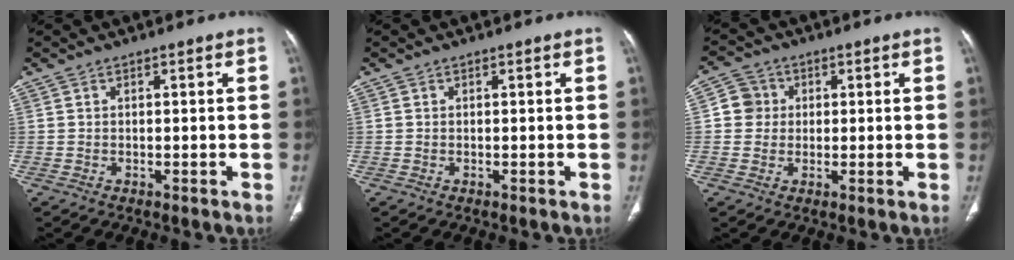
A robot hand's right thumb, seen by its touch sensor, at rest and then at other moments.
{"total": 0.0}
{"total": 4.7, "force": [0.6, 4.5, 1.1], "torque": [0.005, 0.006, 0.005]}